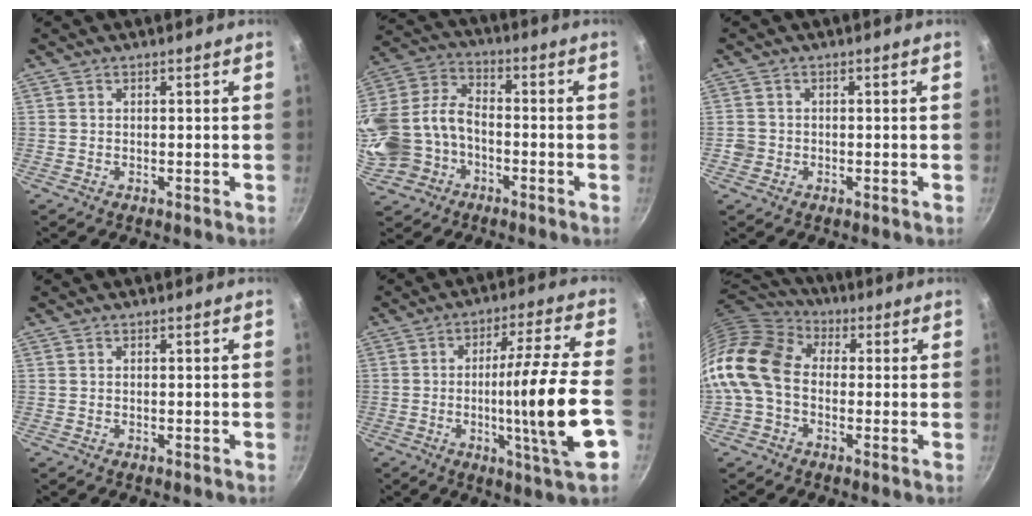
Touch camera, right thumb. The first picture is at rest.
{"total": 20.4, "force": [-6.0, 15.7, 11.4], "torque": [-0.281, 0.064, -0.113]}
{"total": 2.0, "force": [-0.6, 1.8, 0.5], "torque": [-0.003, 0.008, -0.008]}
{"total": 0.0}
{"total": 16.8, "force": [-3.5, 0.7, 16.4], "torque": [-0.242, 0.015, -0.053]}
{"total": 16.7, "force": [-0.6, 12.5, 11.1], "torque": [-0.214, 0.036, -0.032]}